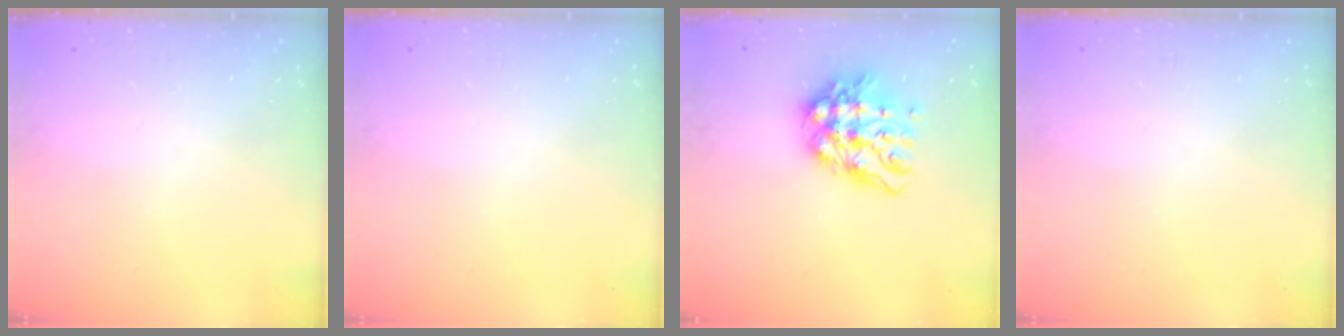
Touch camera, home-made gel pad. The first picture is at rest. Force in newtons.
{"total": 0.0}
{"total": 13.0, "press": 12.9, "slide": 1.5}
{"total": 0.0}